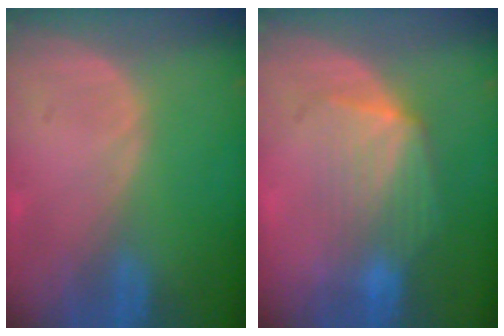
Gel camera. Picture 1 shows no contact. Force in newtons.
{"total": 7.2, "press": 6.7, "slide": 2.6}